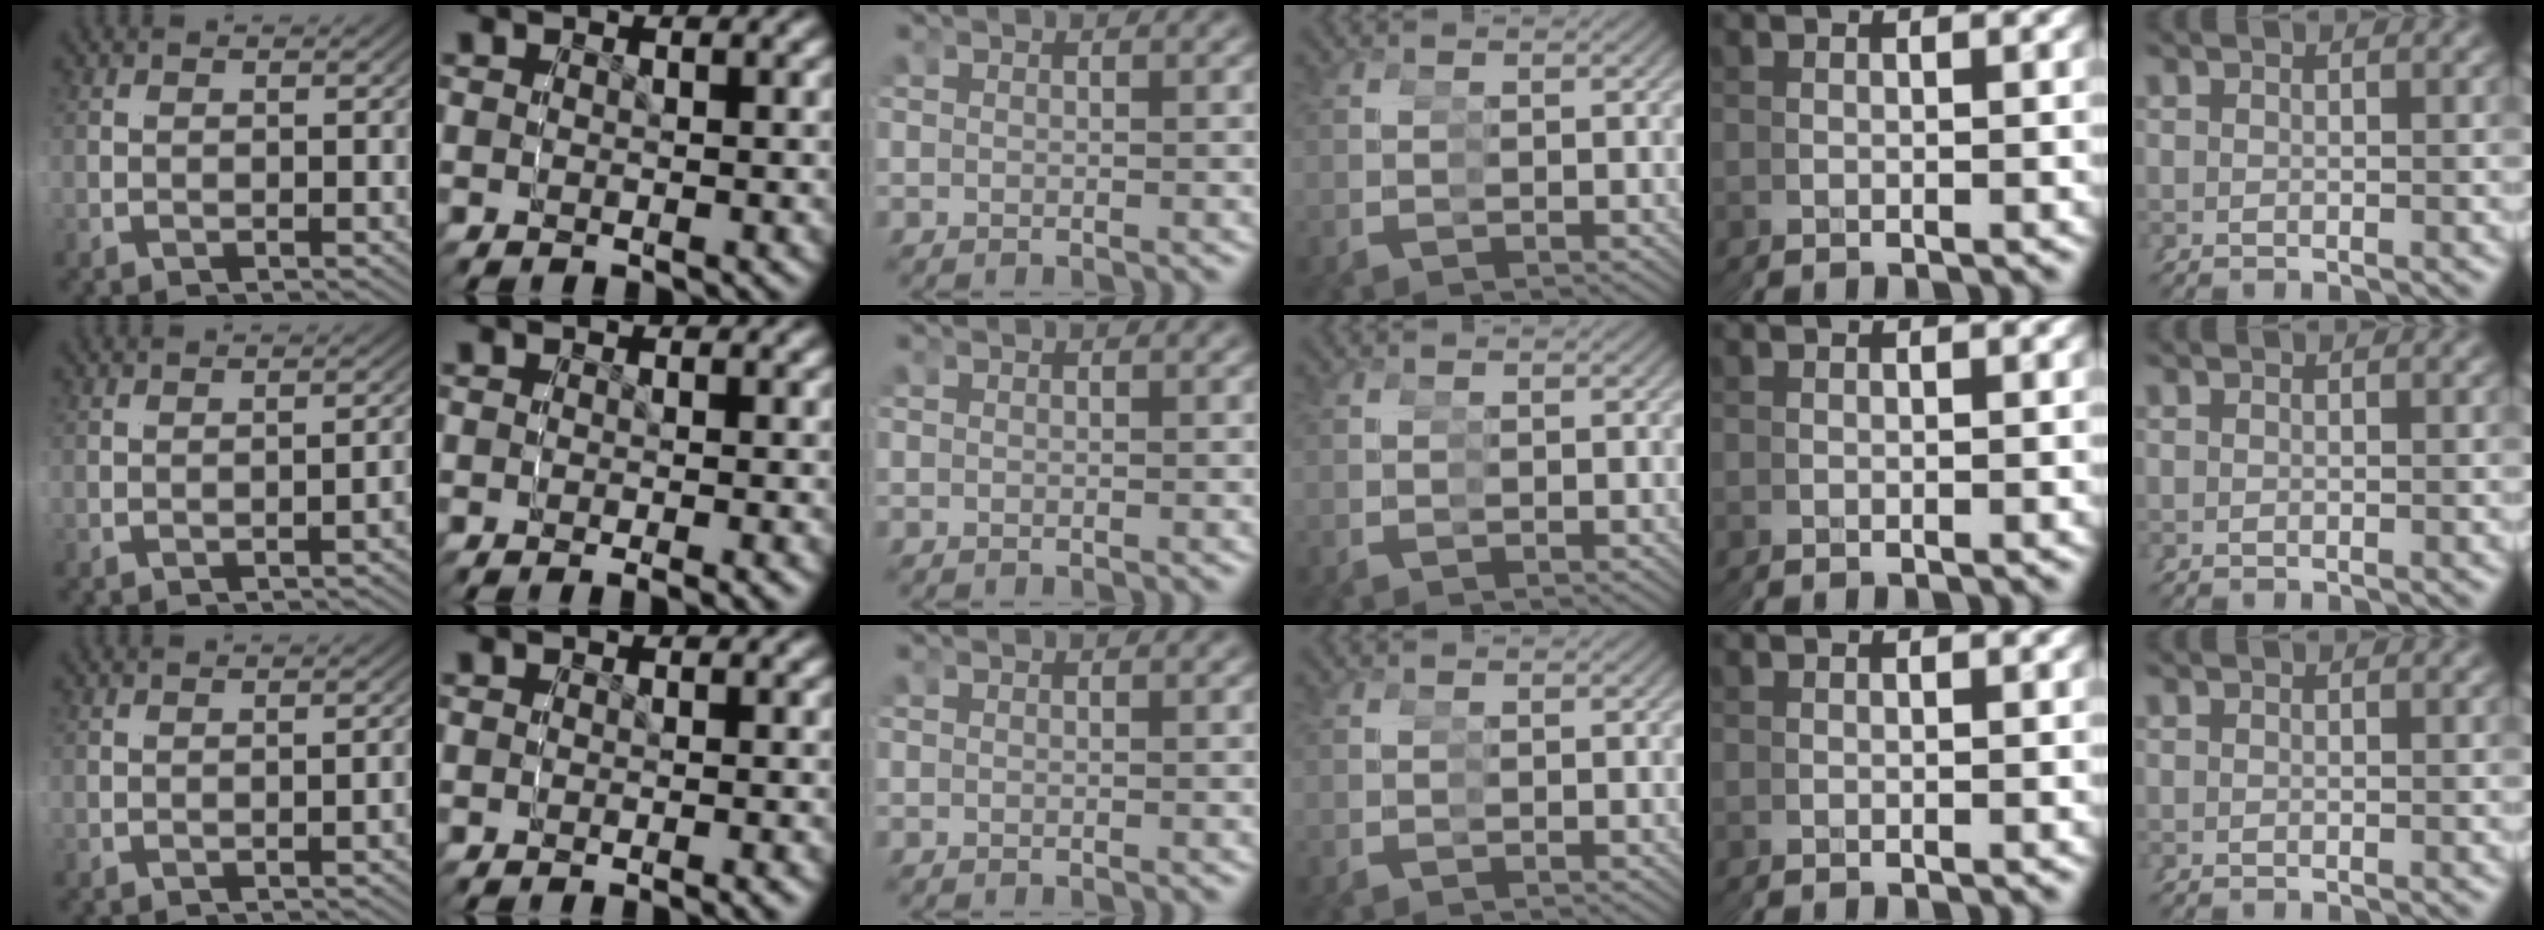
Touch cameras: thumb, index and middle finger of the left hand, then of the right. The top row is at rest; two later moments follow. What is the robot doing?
{"motion": "grasp_and_lifting", "object": "cup"}